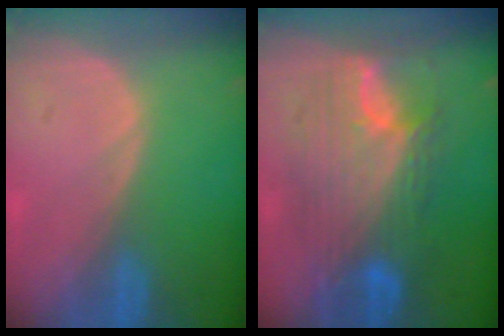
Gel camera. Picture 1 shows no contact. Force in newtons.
{"total": 10.9, "press": 10.9, "slide": 0.8}